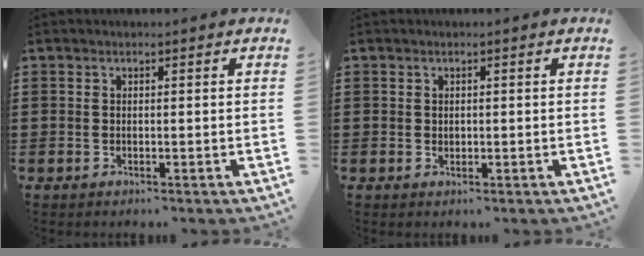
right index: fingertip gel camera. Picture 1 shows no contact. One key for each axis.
{"total": 0.6, "fx": 0.2, "fy": 0.5, "fz": 0.0, "tx": -0.002, "ty": 0.004, "tz": 0.004}